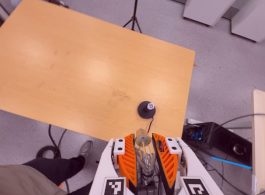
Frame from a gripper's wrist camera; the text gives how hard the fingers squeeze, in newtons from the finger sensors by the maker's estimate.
{"total": 20.6, "left": 21.9, "right": 19.3}